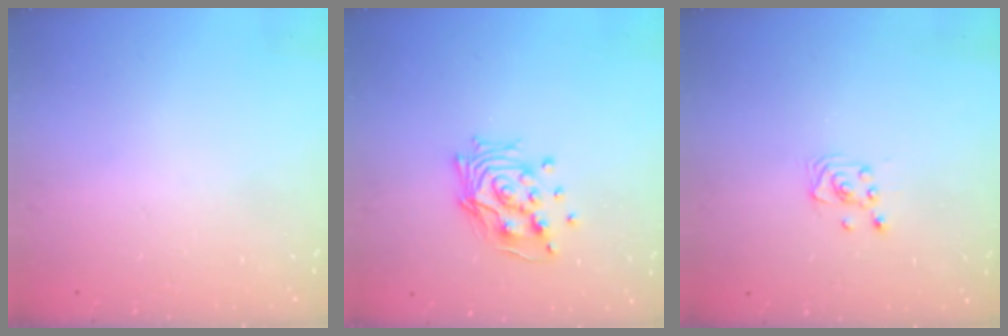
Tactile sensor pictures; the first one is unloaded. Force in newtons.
{"total": 12.9, "press": 12.8, "slide": 1.1}
{"total": 2.6, "press": 2.6, "slide": 0.3}